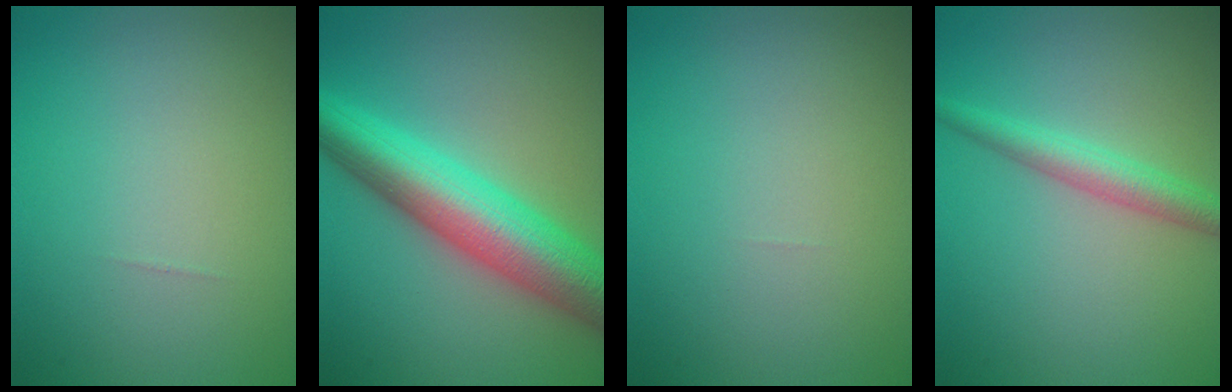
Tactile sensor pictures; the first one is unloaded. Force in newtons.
{"total": 9.8, "press": 9.8, "slide": 0.1}
{"total": 0.0}
{"total": 3.1, "press": 3.1, "slide": 0.1}